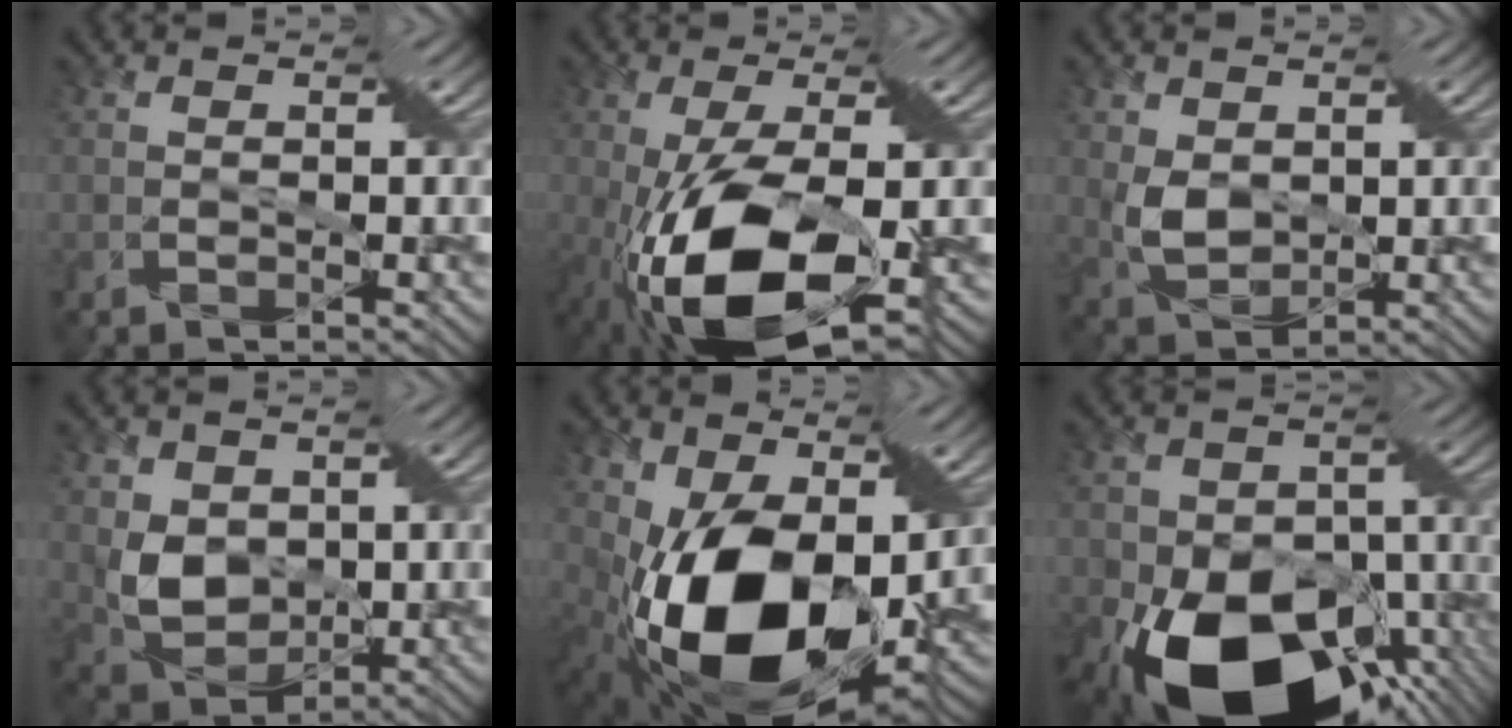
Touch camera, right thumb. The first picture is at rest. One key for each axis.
{"total": 14.1, "fx": -4.8, "fy": 5.1, "fz": 12.2, "tx": -0.245, "ty": -0.021, "tz": -0.085}
{"total": 4.7, "fx": 1.0, "fy": 3.3, "fz": 3.3, "tx": -0.084, "ty": -0.004, "tz": 0.017}
{"total": 6.1, "fx": 1.2, "fy": 4.7, "fz": 3.6, "tx": -0.097, "ty": -0.010, "tz": 0.019}
{"total": 15.0, "fx": -0.9, "fy": 9.1, "fz": 11.8, "tx": -0.233, "ty": -0.035, "tz": -0.014}
{"total": 19.2, "fx": -8.6, "fy": 12.5, "fz": 11.6, "tx": -0.198, "ty": -0.044, "tz": -0.108}